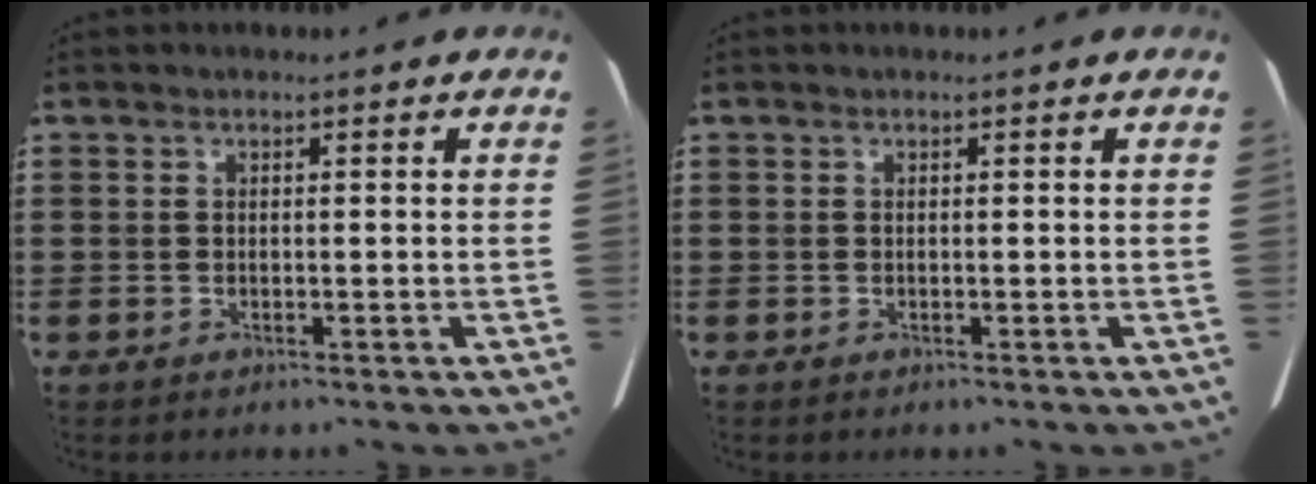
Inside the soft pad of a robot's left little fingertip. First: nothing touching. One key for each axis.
{"total": 0.0}